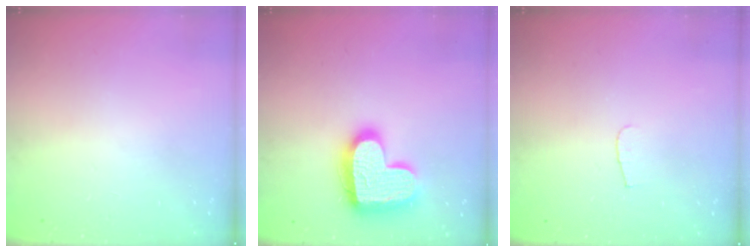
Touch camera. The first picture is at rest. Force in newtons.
{"total": 19.4, "press": 19.3, "slide": 1.4}
{"total": 3.4, "press": 3.4, "slide": 0.3}